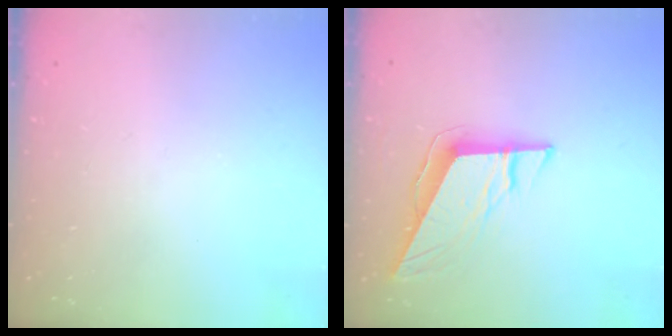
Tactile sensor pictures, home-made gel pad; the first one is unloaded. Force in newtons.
{"total": 9.6, "press": 9.4, "slide": 1.8}